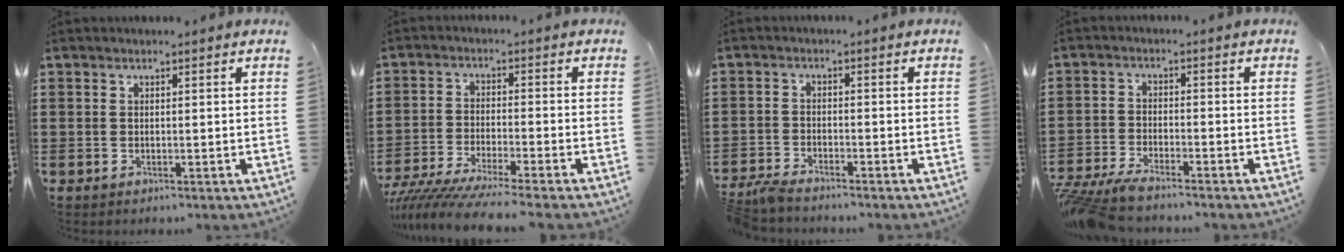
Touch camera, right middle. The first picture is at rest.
{"total": 6.0, "force": [-5.6, -0.5, 1.9], "torque": [-0.056, -0.021, -0.114]}
{"total": 2.8, "force": [-2.7, 0.2, 0.6], "torque": [-0.028, 0.000, -0.061]}
{"total": 4.7, "force": [-4.5, 0.2, 1.4], "torque": [-0.053, -0.015, -0.096]}